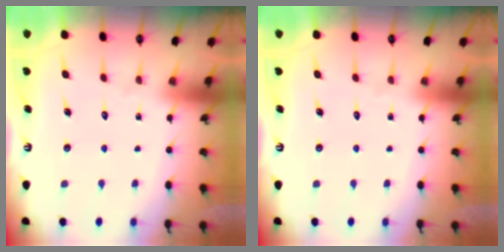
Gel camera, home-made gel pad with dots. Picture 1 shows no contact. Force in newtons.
{"total": 0.0}